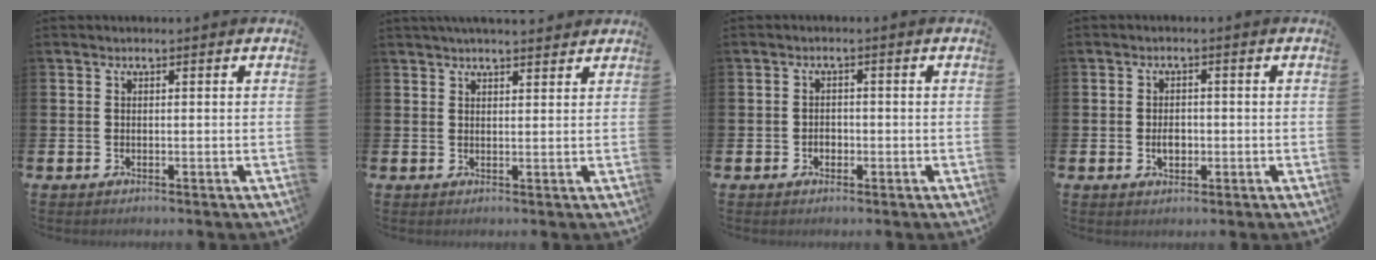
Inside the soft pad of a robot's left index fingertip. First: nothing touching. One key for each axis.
{"total": 2.9, "fx": 2.8, "fy": 0.2, "fz": 0.6, "tx": -0.005, "ty": -0.012, "tz": 0.049}
{"total": 1.5, "fx": -0.5, "fy": 1.2, "fz": 0.8, "tx": -0.013, "ty": 0.003, "tz": -0.013}
{"total": 2.5, "fx": -0.4, "fy": 1.7, "fz": 1.7, "tx": -0.014, "ty": -0.004, "tz": -0.014}